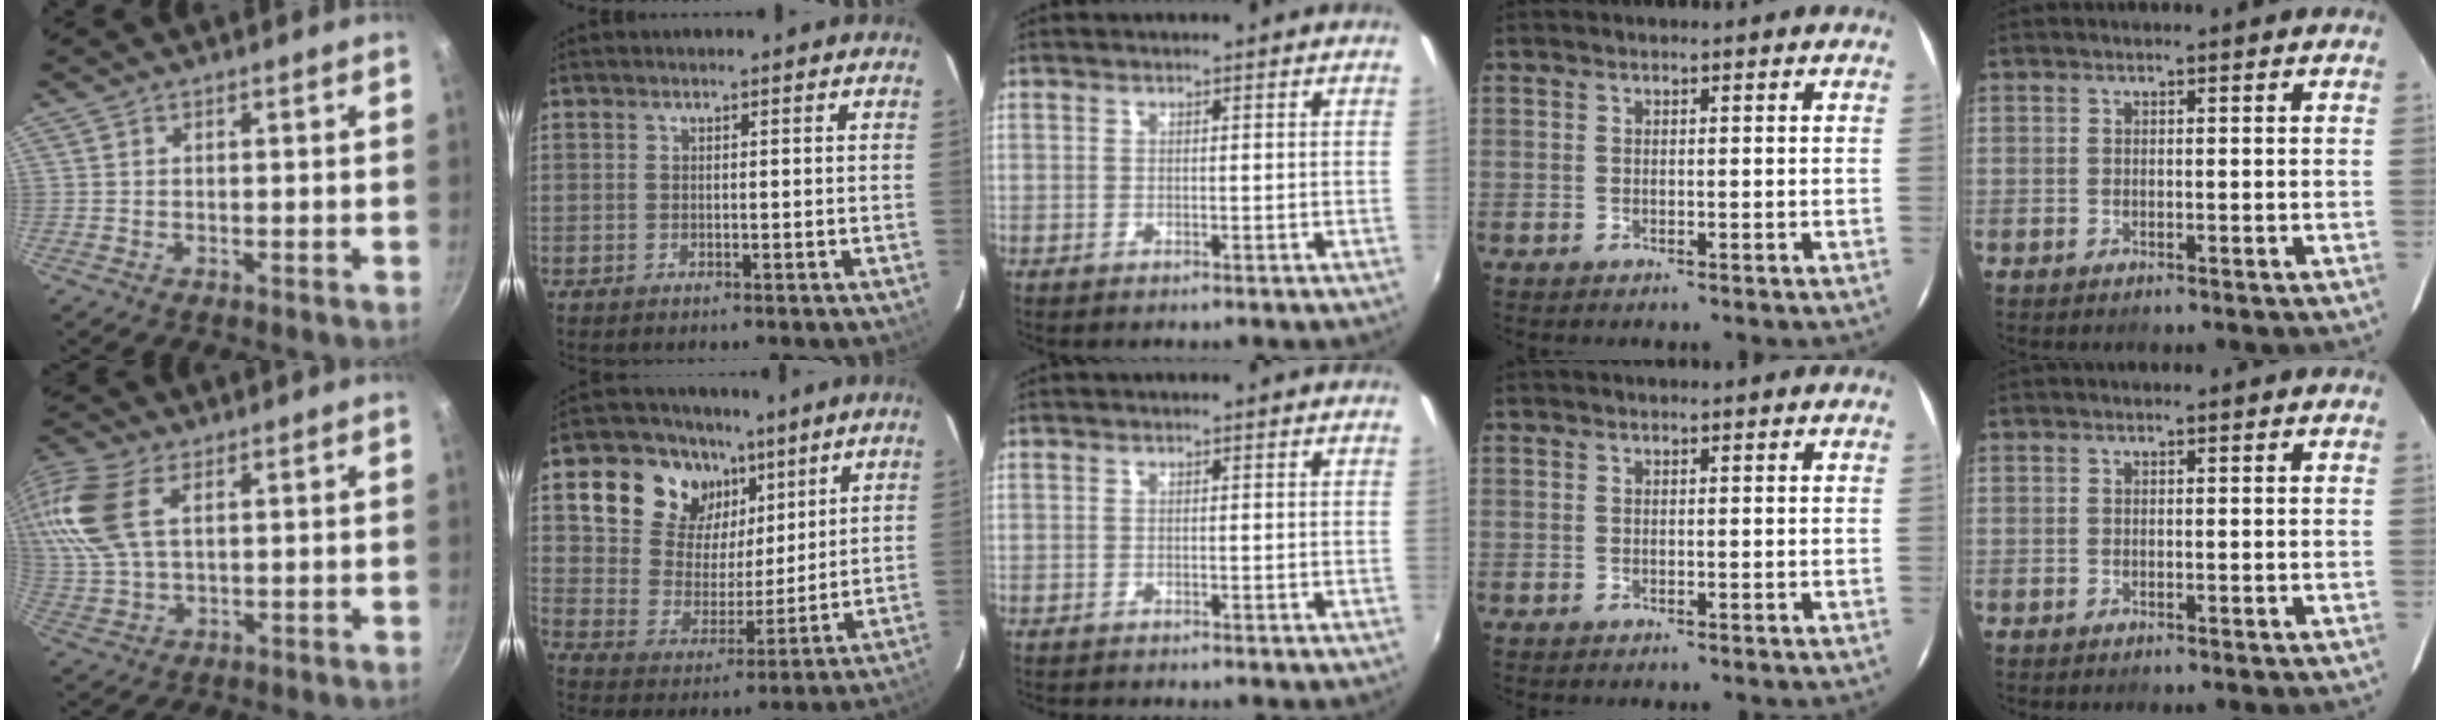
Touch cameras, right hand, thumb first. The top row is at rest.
{"thumb": {"total": 13.5, "force": [4.5, 7.4, 10.3], "torque": [-0.222, 0.010, 0.088]}, "index": {"total": 15.0, "force": [8.6, 11.1, 5.4], "torque": [-0.118, 0.024, 0.159]}, "middle": {"total": 1.2, "force": [-1.2, 0.1, 0.2], "torque": [-0.004, -0.010, -0.020]}}